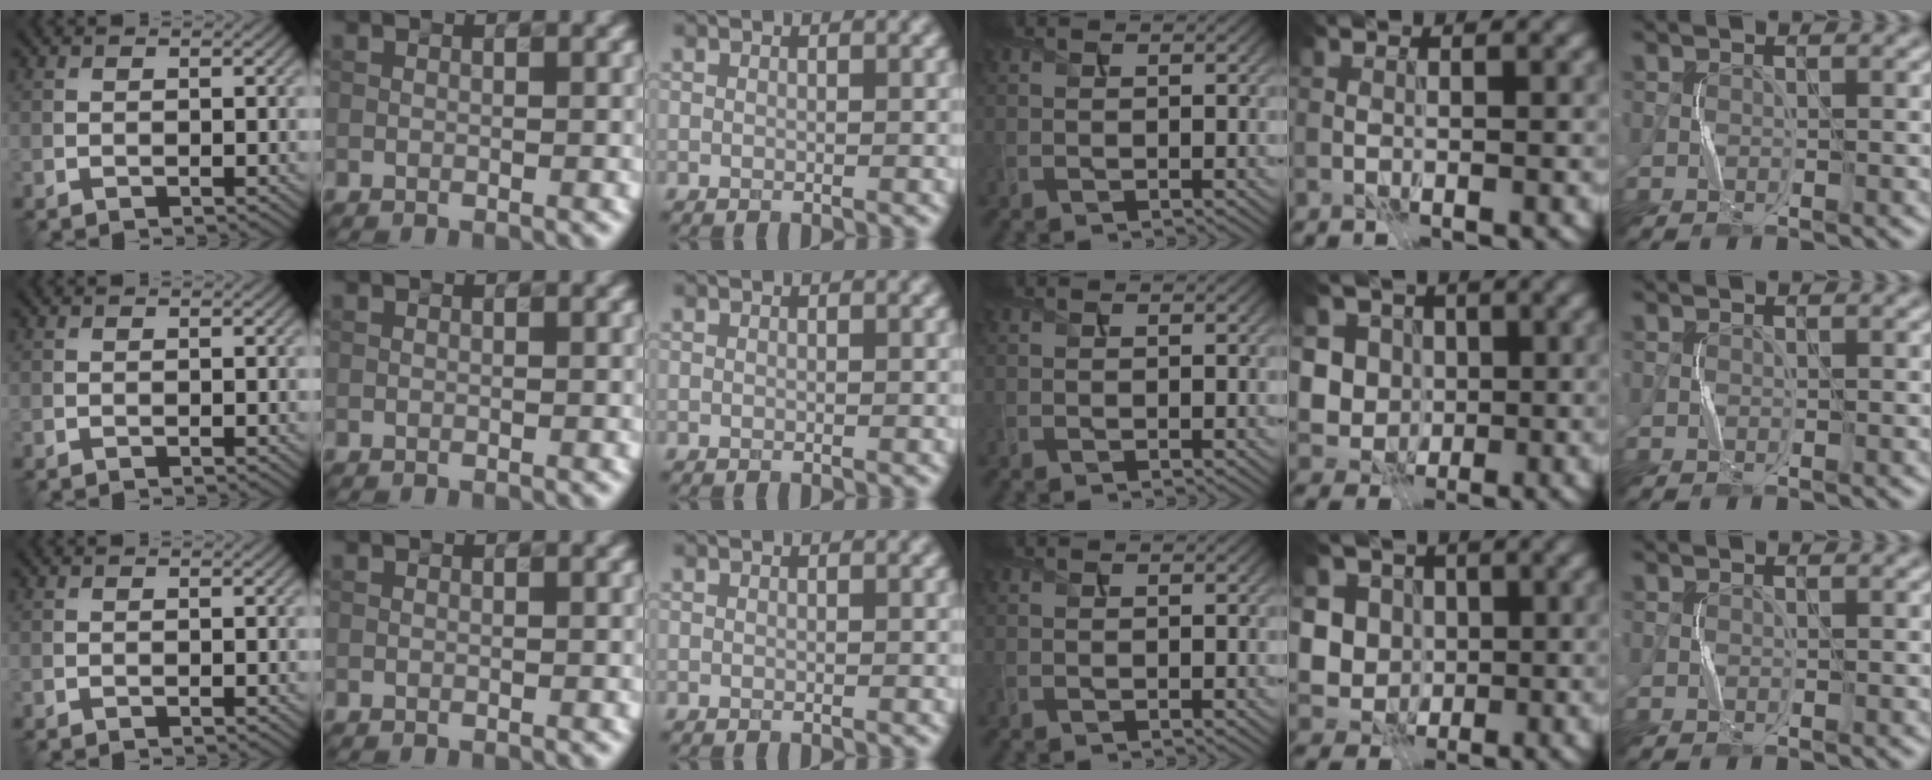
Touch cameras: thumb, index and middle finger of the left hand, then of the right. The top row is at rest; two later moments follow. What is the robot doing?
{"motion": "press", "object": "toy piano key"}